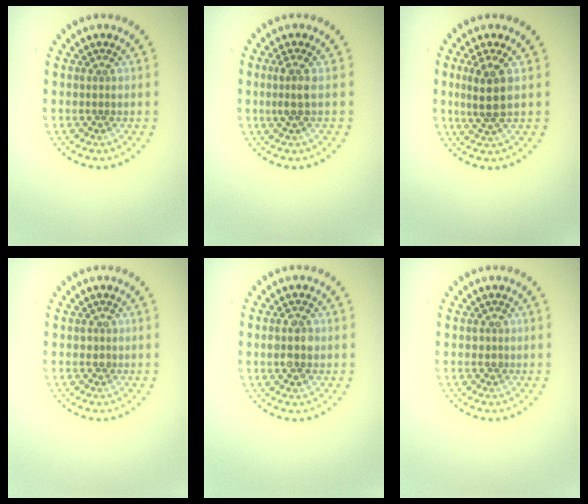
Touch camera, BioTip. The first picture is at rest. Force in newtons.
{"total": 1.7, "press": 1.2, "slide": 1.1}
{"total": 2.8, "press": 2.5, "slide": 1.3}
{"total": 0.8, "press": 0.7, "slide": 0.4}
{"total": 2.8, "press": 2.8, "slide": 0.3}
{"total": 0.8, "press": 0.7, "slide": 0.4}